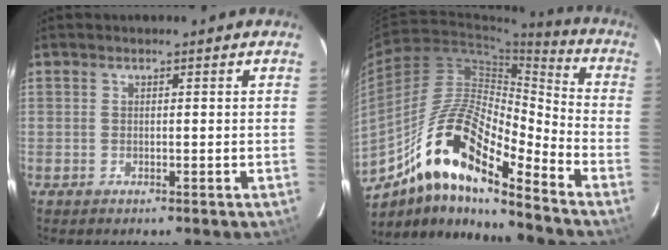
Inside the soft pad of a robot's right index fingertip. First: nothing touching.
{"total": 18.3, "force": [-10.9, 4.9, 13.9], "torque": [-0.260, 0.029, -0.187]}